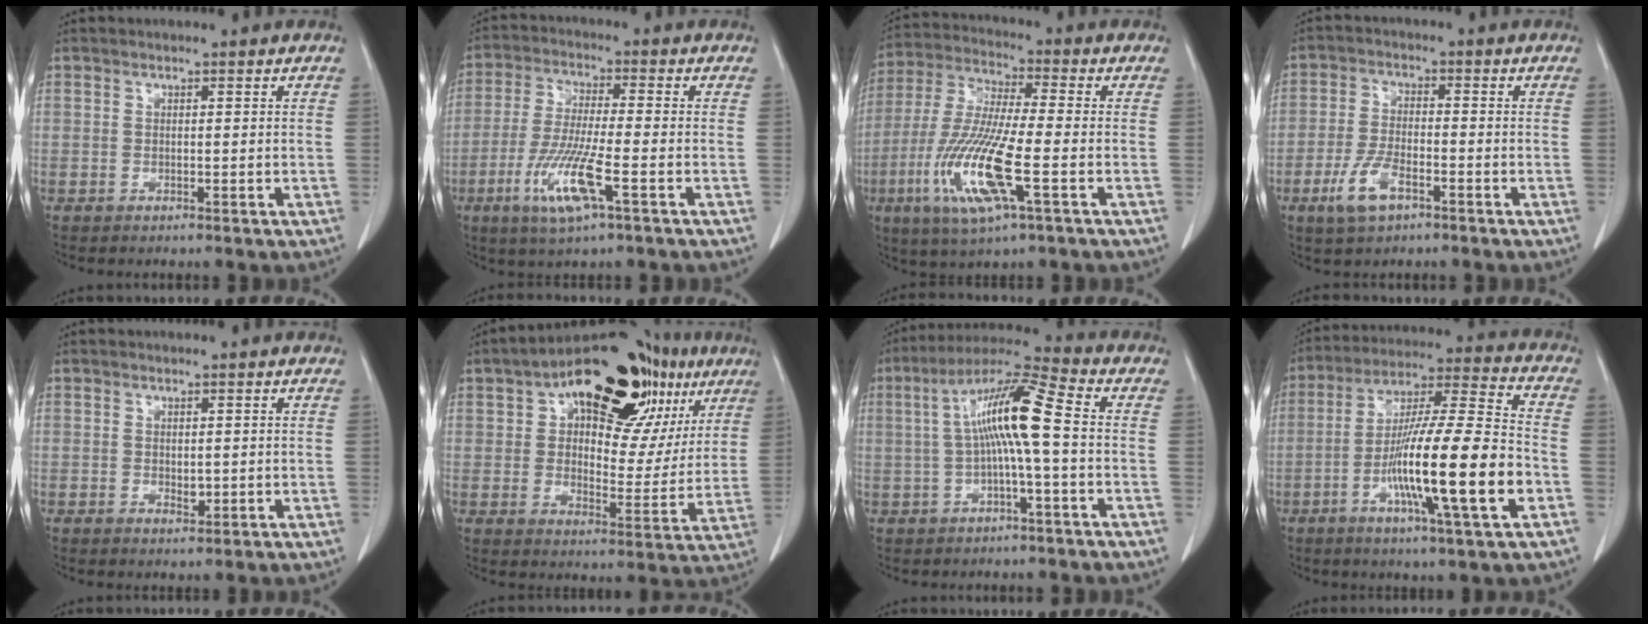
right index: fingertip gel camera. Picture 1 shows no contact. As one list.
[{"total": 10.2, "force": [-4.2, 0.7, 9.2], "torque": [-0.191, -0.020, -0.081]}, {"total": 14.6, "force": [-4.7, 1.5, 13.8], "torque": [-0.294, -0.022, -0.091]}, {"total": 6.6, "force": [-3.4, 2.6, 4.9], "torque": [-0.109, -0.004, -0.064]}, {"total": 1.3, "force": [0.0, 0.8, 1.0], "torque": [-0.015, -0.004, 0.003]}, {"total": 24.9, "force": [12.5, 11.6, 18.1], "torque": [-0.266, 0.057, 0.184]}, {"total": 10.8, "force": [0.2, 0.3, 10.8], "torque": [-0.200, 0.029, -0.002]}, {"total": 18.9, "force": [-5.6, 0.5, 18.1], "torque": [-0.315, -0.010, -0.099]}]